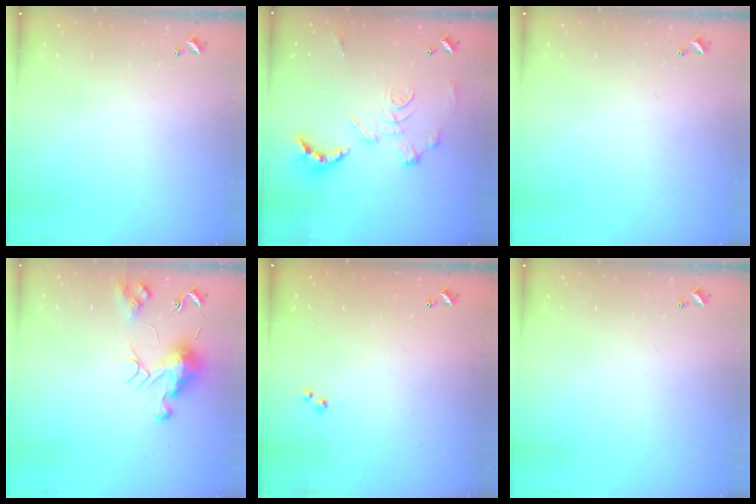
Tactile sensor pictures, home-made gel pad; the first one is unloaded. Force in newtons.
{"total": 2.9, "press": 2.3, "slide": 1.7}
{"total": 0.0}
{"total": 9.6, "press": 9.5, "slide": 0.9}
{"total": 3.0, "press": 3.0, "slide": 0.4}
{"total": 0.0}